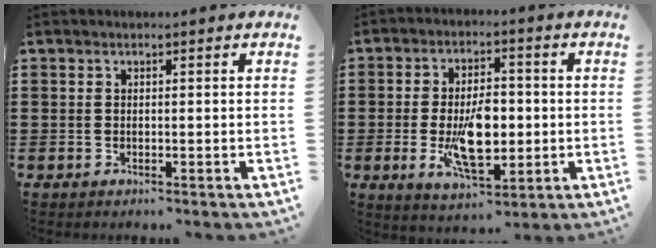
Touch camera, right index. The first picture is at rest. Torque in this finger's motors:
{"motor_torque": [1.99, 0.15, 0.39, 0.21]}